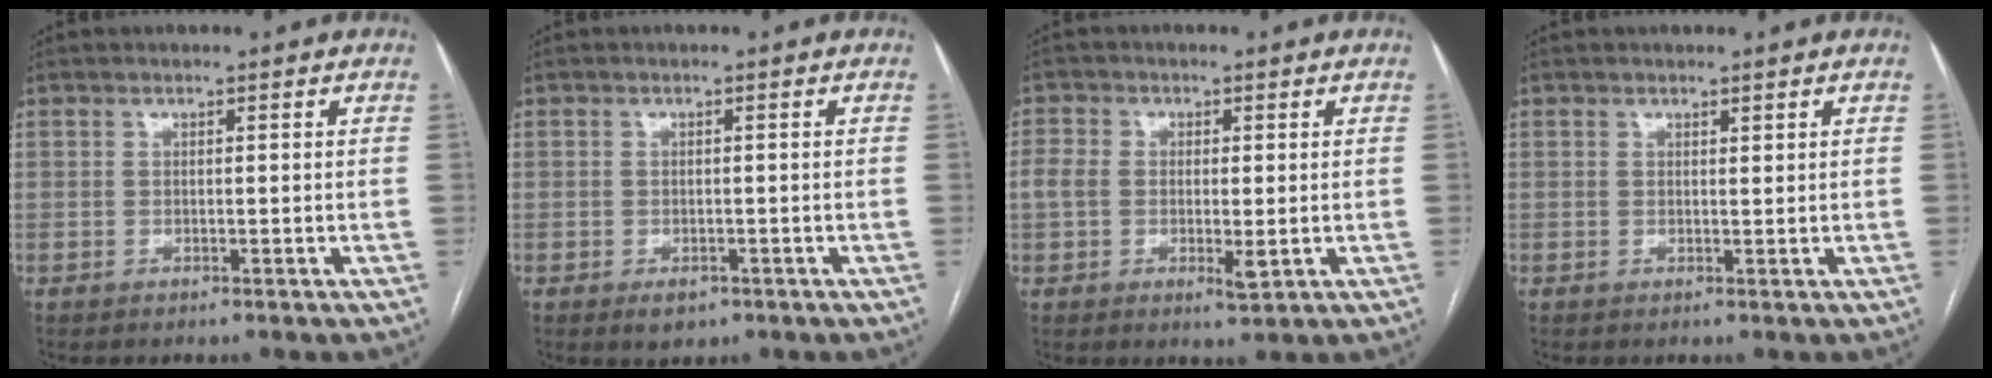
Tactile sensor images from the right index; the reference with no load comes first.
{"total": 2.4, "force": [-1.3, 1.6, 1.2], "torque": [-0.014, 0.000, -0.010]}
{"total": 5.3, "force": [-0.6, 2.7, 4.5], "torque": [-0.087, -0.003, -0.011]}
{"total": 0.6, "force": [0.5, 0.1, 0.3], "torque": [-0.005, -0.005, 0.006]}